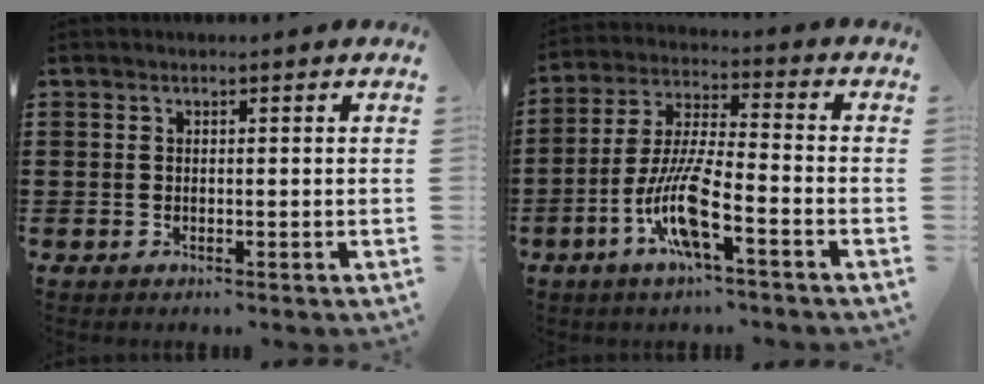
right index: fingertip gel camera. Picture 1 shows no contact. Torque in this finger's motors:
{"motor_torque": [2.14, 0.00, 1.05, 0.15]}